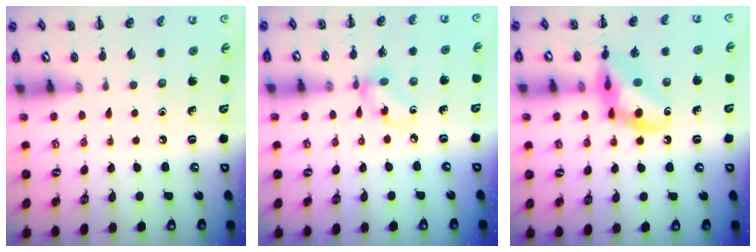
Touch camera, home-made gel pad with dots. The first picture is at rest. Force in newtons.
{"total": 6.8, "press": 6.7, "slide": 1.0}
{"total": 13.1, "press": 12.9, "slide": 2.4}